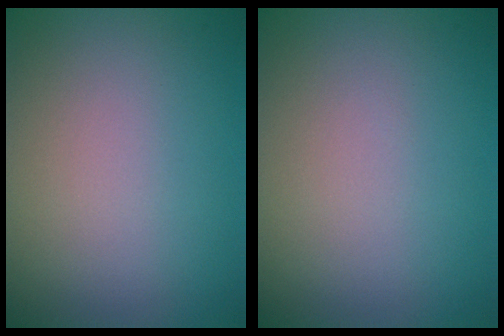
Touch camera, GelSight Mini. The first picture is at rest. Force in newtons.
{"total": 0.0}